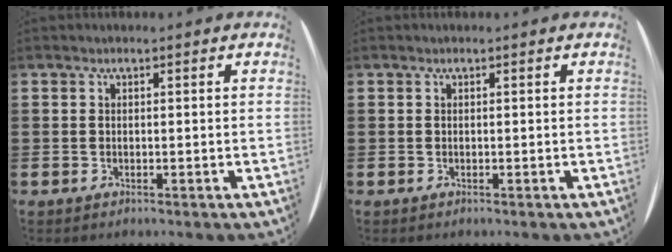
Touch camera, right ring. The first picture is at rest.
{"total": 0.0}